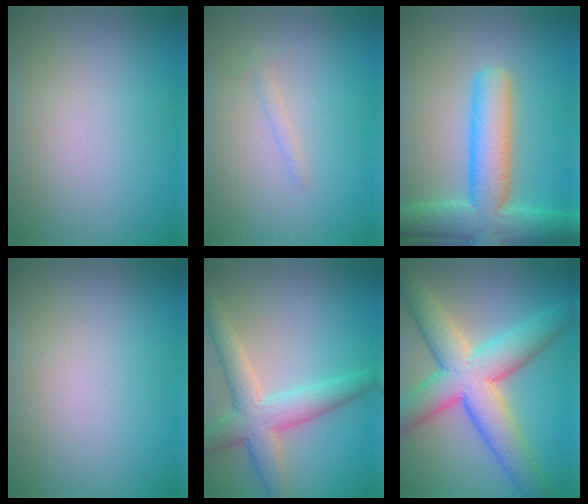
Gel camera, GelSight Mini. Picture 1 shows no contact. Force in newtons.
{"total": 0.7, "press": 0.7, "slide": 0.1}
{"total": 7.7, "press": 7.7, "slide": 0.4}
{"total": 0.0}
{"total": 5.4, "press": 5.4, "slide": 0.1}
{"total": 9.7, "press": 9.7, "slide": 0.3}